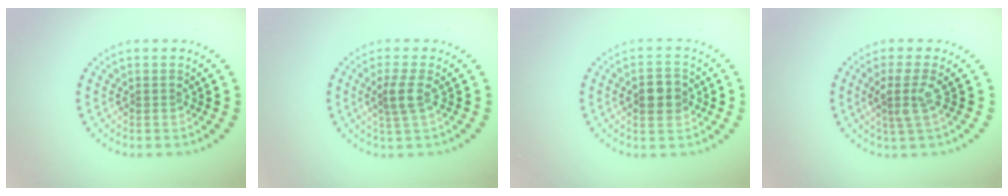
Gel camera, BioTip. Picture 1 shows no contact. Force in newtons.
{"total": 2.1, "press": 1.7, "slide": 1.2}
{"total": 2.9, "press": 2.9, "slide": 0.1}
{"total": 2.5, "press": 1.8, "slide": 1.7}